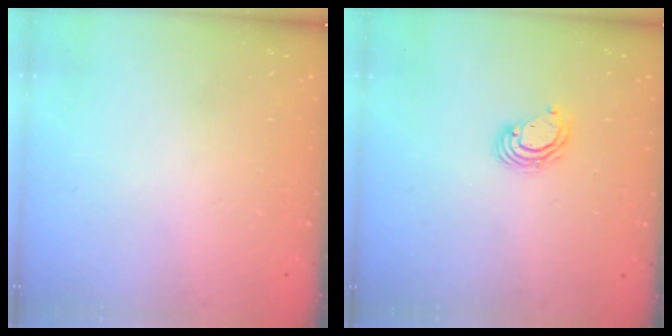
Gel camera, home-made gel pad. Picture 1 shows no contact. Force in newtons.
{"total": 4.3, "press": 4.3, "slide": 0.1}